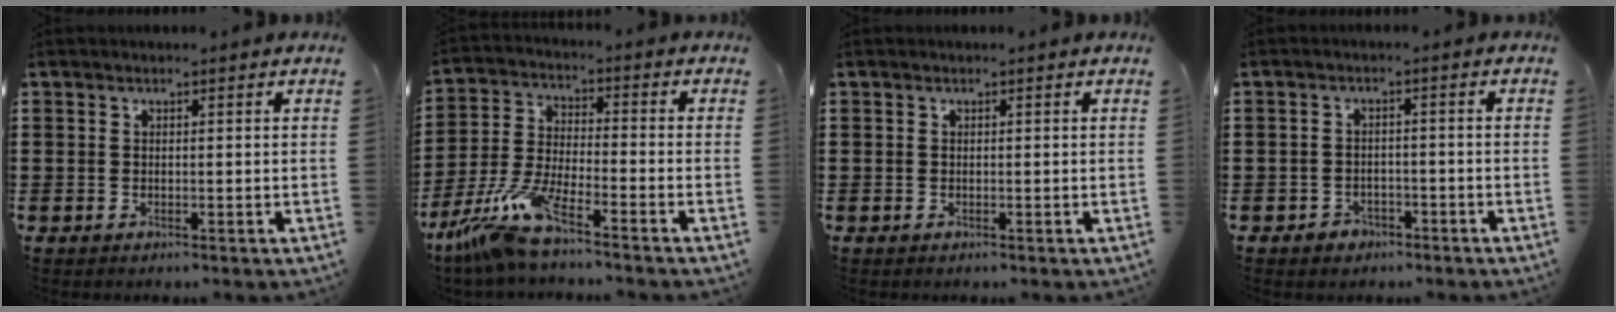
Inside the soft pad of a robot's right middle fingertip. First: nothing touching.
{"total": 8.7, "force": [-7.1, 0.4, 5.0], "torque": [-0.122, -0.010, -0.145]}
{"total": 0.0}
{"total": 1.9, "force": [-1.7, 0.9, 0.1], "torque": [-0.009, 0.001, -0.037]}